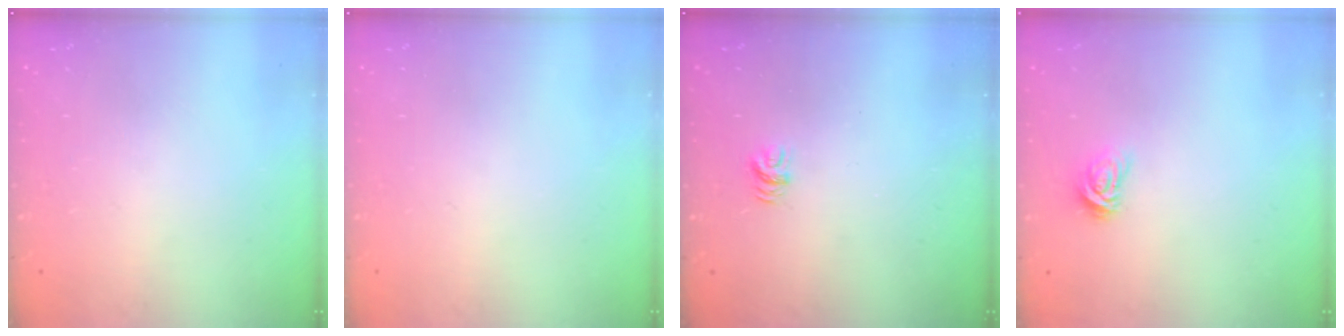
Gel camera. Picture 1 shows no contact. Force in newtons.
{"total": 0.0}
{"total": 4.7, "press": 4.7, "slide": 0.3}
{"total": 3.8, "press": 3.8, "slide": 0.2}